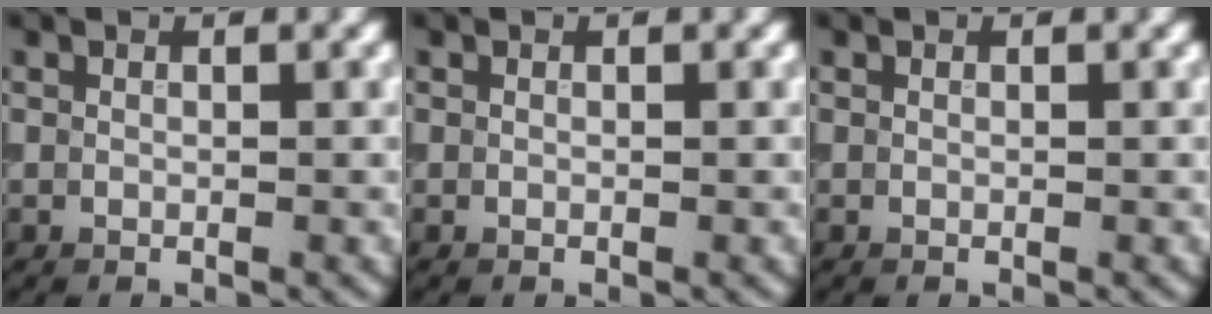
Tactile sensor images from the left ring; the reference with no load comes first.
{"total": 0.0}
{"total": 0.0}